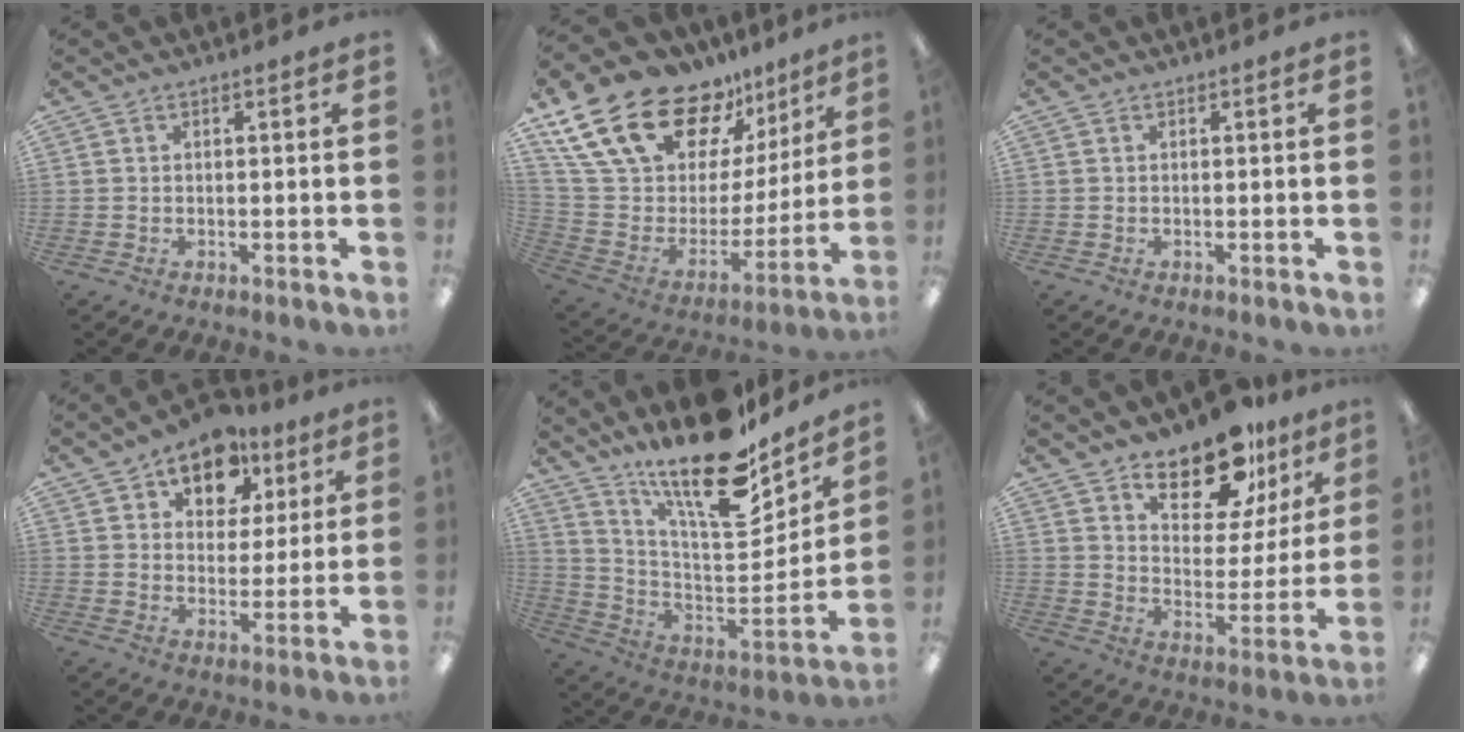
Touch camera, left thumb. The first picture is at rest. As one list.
[{"total": 24.7, "force": [17.3, 12.0, 12.8], "torque": [-0.248, -0.106, 0.323]}, {"total": 0.0}, {"total": 11.6, "force": [7.7, 7.4, 4.4], "torque": [-0.065, -0.039, 0.139]}, {"total": 21.8, "force": [16.9, 6.2, 12.2], "torque": [-0.199, -0.129, 0.285]}, {"total": 15.4, "force": [12.1, 6.4, 7.0], "torque": [-0.104, -0.081, 0.211]}]